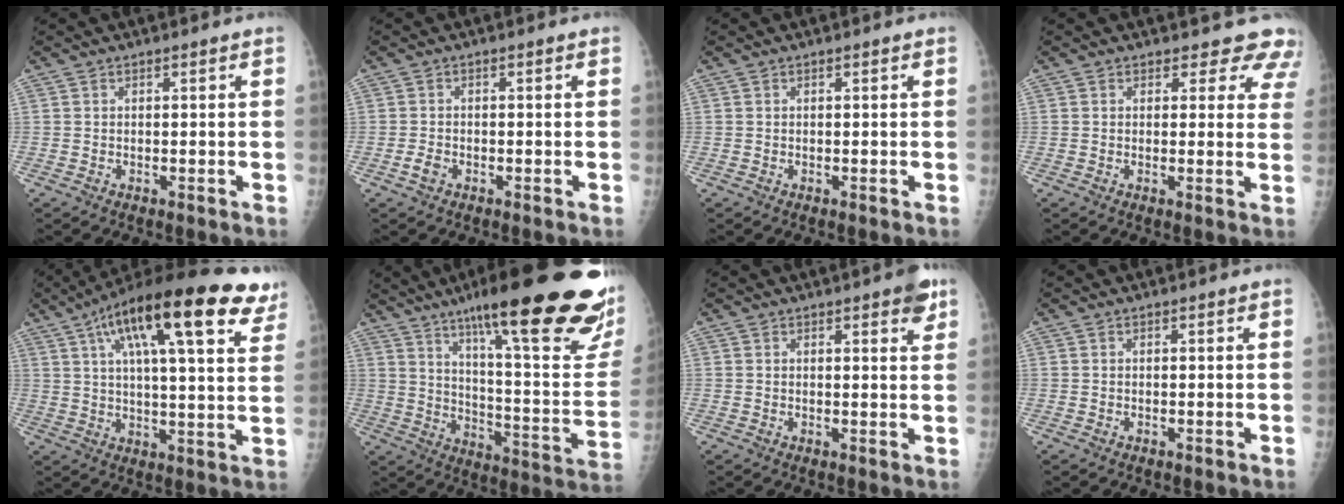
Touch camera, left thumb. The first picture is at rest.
{"total": 1.8, "force": [-1.0, 1.2, 1.0], "torque": [-0.021, 0.003, -0.019]}
{"total": 0.0}
{"total": 7.1, "force": [6.2, 3.4, 0.6], "torque": [0.045, -0.025, 0.041]}
{"total": 25.8, "force": [13.4, 7.1, 20.9], "torque": [-0.308, 0.003, 0.196]}
{"total": 34.3, "force": [21.7, 6.3, 25.8], "torque": [-0.276, -0.072, 0.310]}
{"total": 4.2, "force": [2.5, 1.2, 3.1], "torque": [-0.028, -0.009, 0.026]}
{"total": 0.0}